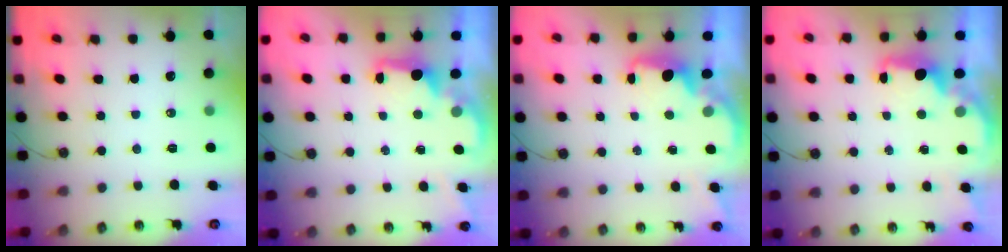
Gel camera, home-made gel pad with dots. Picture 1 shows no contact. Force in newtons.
{"total": 1.8, "press": 1.7, "slide": 0.6}
{"total": 2.2, "press": 2.0, "slide": 0.8}
{"total": 2.2, "press": 2.1, "slide": 0.8}